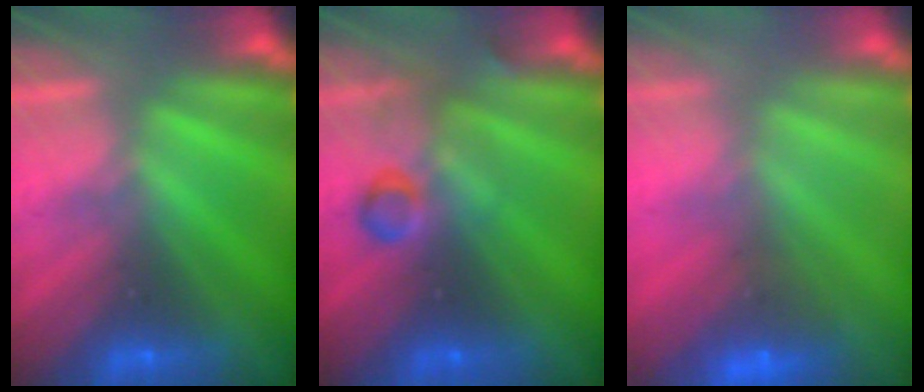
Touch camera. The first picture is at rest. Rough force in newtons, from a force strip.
{"total": 2.9}
{"total": 7.2}